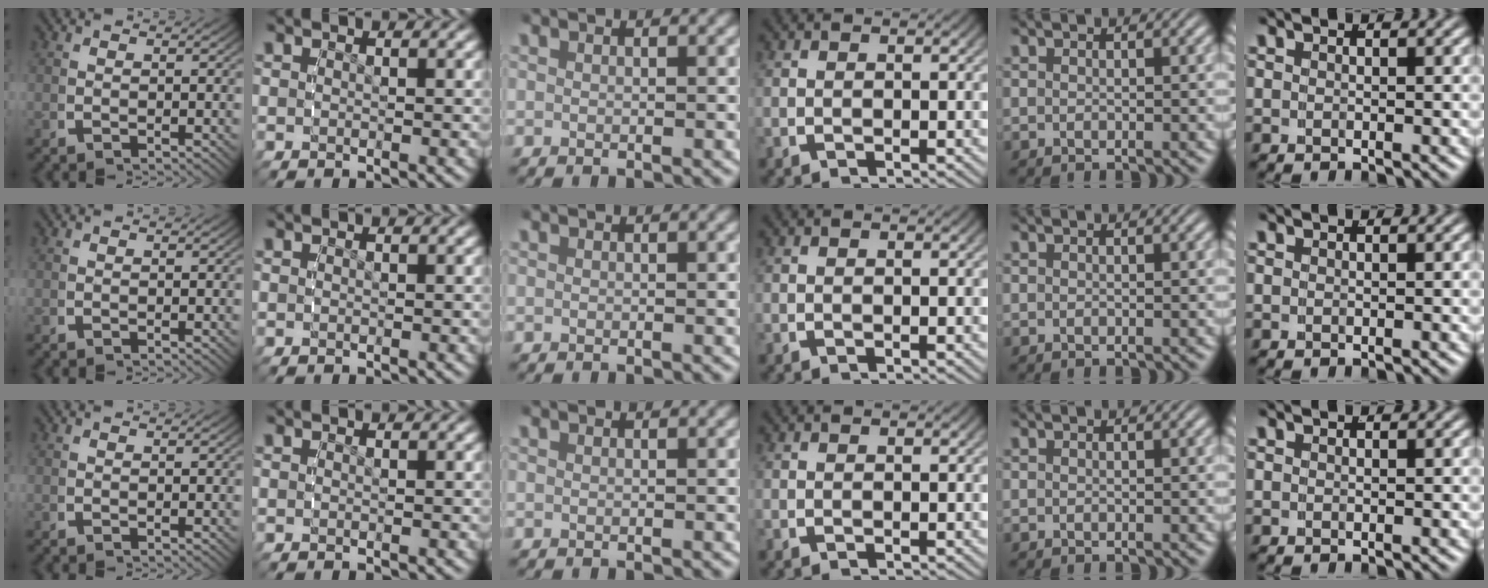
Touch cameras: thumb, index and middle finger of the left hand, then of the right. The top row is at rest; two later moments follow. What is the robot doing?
{"motion": "reach", "object": "photo album"}